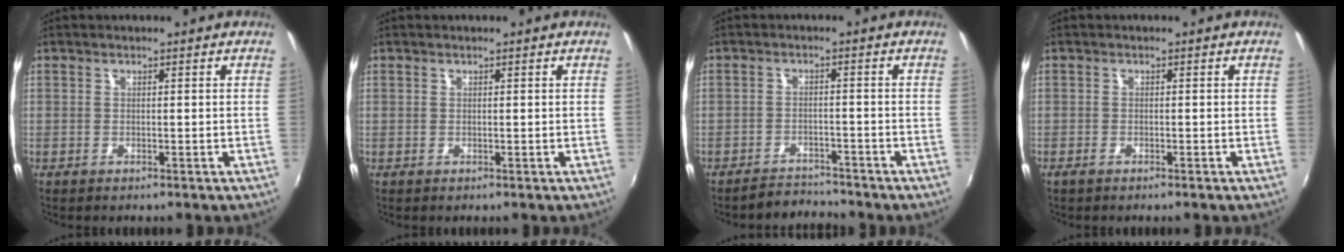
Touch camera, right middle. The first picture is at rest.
{"total": 0.0}
{"total": 4.4, "force": [-4.3, 0.6, -0.1], "torque": [-0.013, 0.001, -0.073]}
{"total": 1.3, "force": [-1.1, 0.3, 0.7], "torque": [-0.018, -0.002, -0.024]}